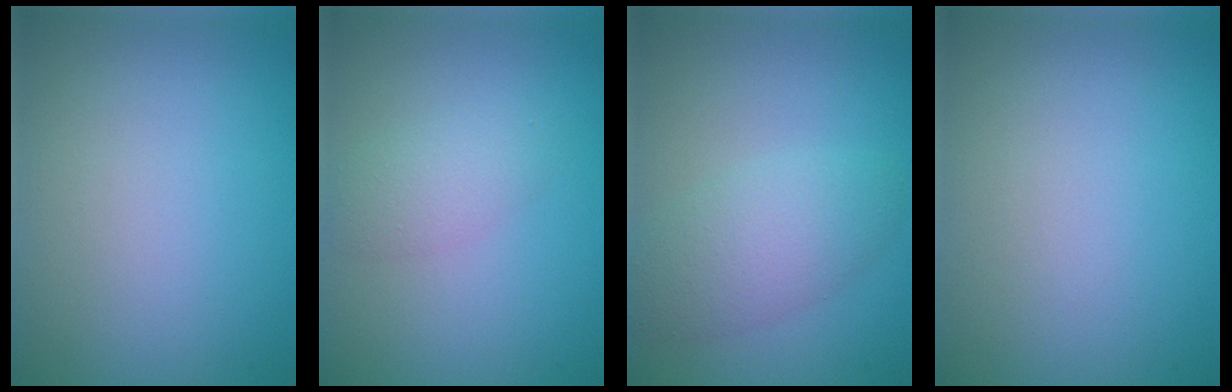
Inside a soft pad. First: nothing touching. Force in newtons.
{"total": 2.1, "press": 2.1, "slide": 0.0}
{"total": 3.9, "press": 3.9, "slide": 0.2}
{"total": 0.0}